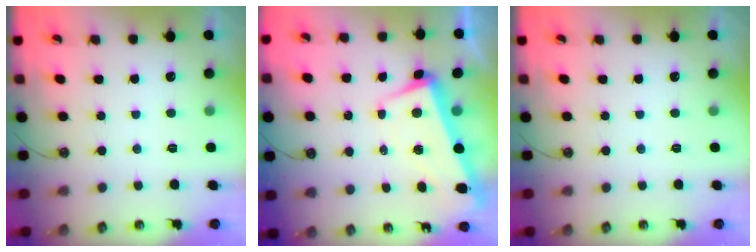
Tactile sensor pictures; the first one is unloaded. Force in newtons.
{"total": 2.1, "press": 0.6, "slide": 2.0}
{"total": 0.0}